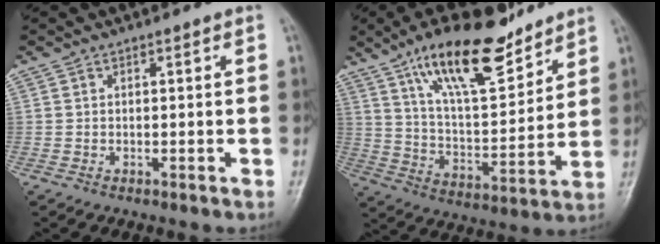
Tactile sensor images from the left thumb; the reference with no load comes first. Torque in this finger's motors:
{"motor_torque": [0.18, 0.17, 1.48, -1.28, 0.31]}